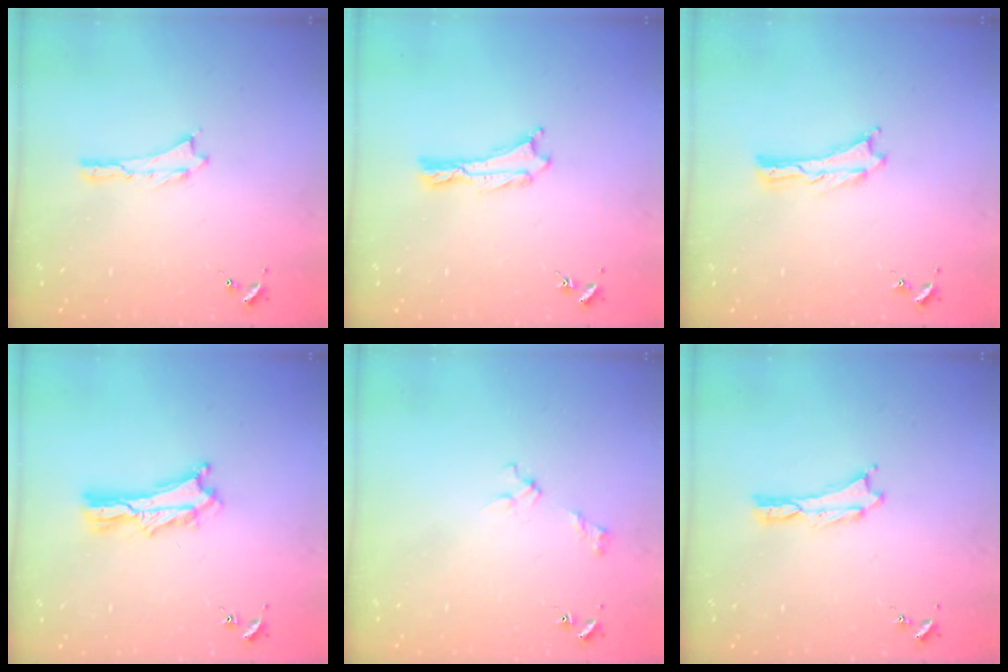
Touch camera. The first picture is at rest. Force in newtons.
{"total": 0.0}
{"total": 0.0}
{"total": 3.4, "press": 3.4, "slide": 0.3}
{"total": 2.7, "press": 2.6, "slide": 0.3}
{"total": 0.0}